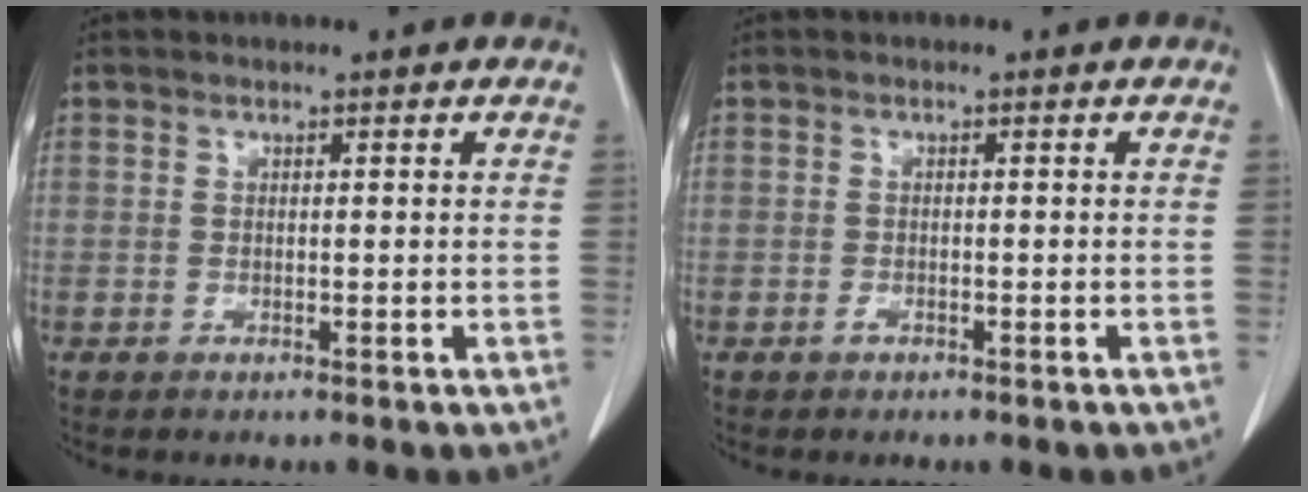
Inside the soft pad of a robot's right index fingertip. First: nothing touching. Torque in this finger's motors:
{"motor_torque": [0.11, -0.11, -0.05, 0.00]}